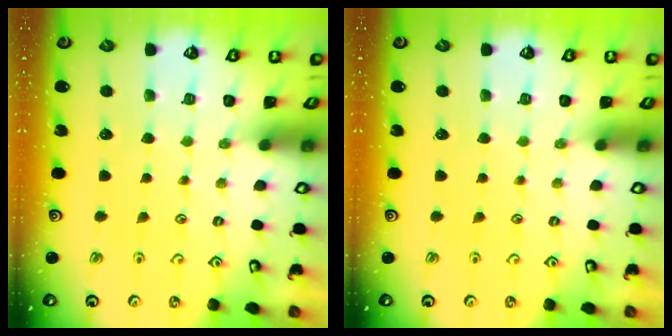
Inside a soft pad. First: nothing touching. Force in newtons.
{"total": 0.0}